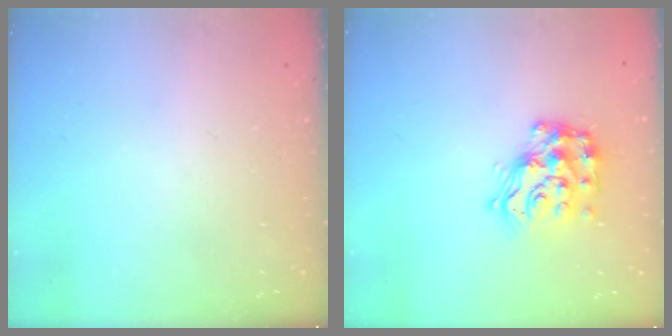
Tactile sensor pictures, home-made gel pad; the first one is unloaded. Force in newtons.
{"total": 15.4, "press": 15.3, "slide": 1.0}